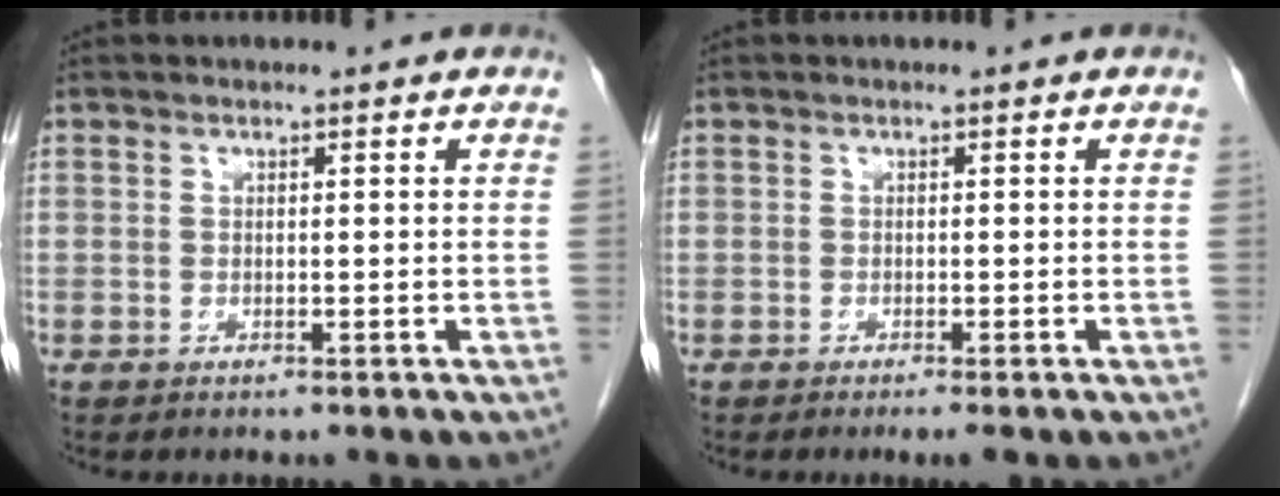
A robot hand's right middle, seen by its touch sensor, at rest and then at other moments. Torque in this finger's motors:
{"motor_torque": [0.36, -0.17, -0.01, -0.01]}